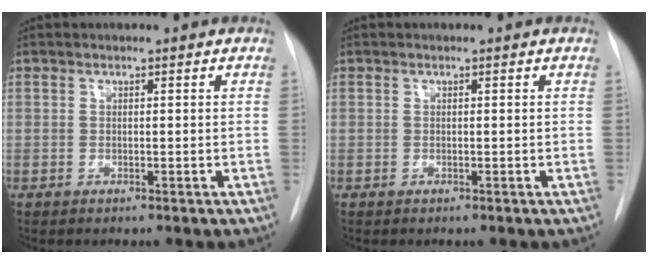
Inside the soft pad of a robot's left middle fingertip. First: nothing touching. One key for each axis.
{"total": 0.0}